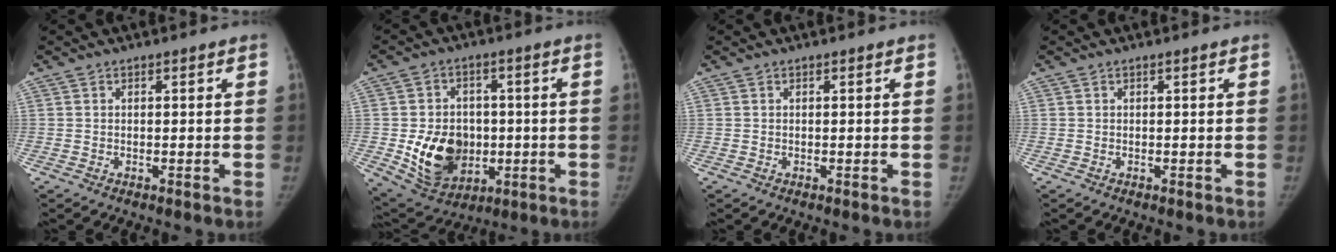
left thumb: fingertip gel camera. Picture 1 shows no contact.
{"total": 14.3, "force": [-2.1, 10.9, 8.9], "torque": [-0.099, -0.004, -0.017]}
{"total": 0.0}
{"total": 0.0}